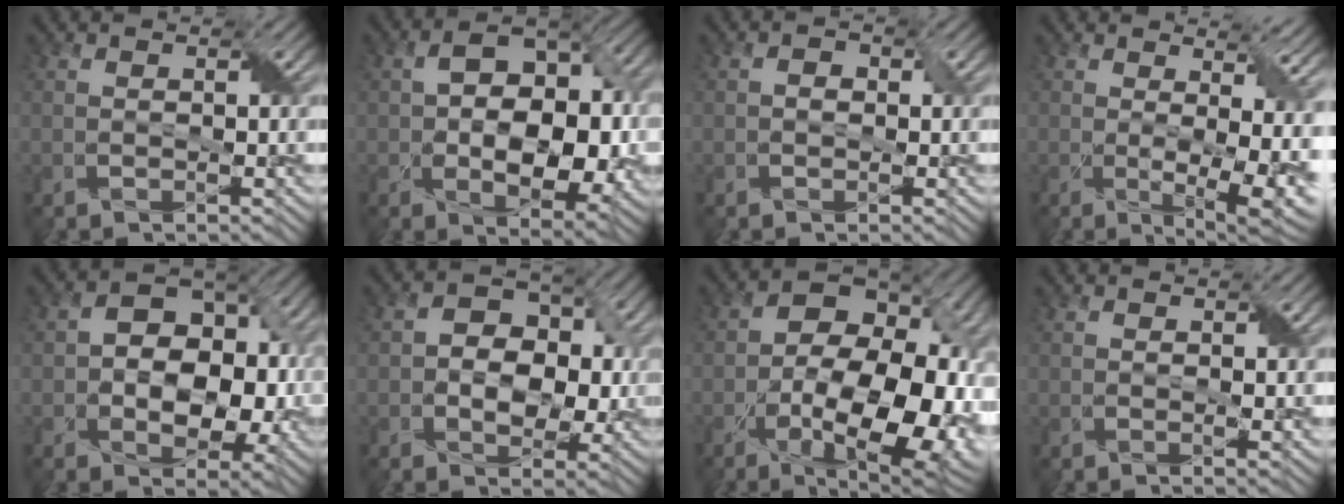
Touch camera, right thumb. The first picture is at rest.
{"total": 10.7, "force": [-1.1, 6.6, 8.3], "torque": [-0.133, -0.002, -0.013]}
{"total": 1.1, "force": [-0.1, 0.9, 0.6], "torque": [-0.010, 0.000, -0.006]}
{"total": 11.1, "force": [0.2, 4.5, 10.1], "torque": [-0.111, -0.004, 0.024]}
{"total": 10.5, "force": [-0.5, 7.2, 7.6], "torque": [-0.114, -0.001, -0.013]}
{"total": 7.4, "force": [-0.1, 5.4, 5.0], "torque": [-0.081, 0.002, -0.013]}
{"total": 18.4, "force": [-5.2, 10.0, 14.5], "torque": [-0.207, -0.015, -0.079]}
{"total": 1.1, "force": [0.3, 0.2, 1.0], "torque": [-0.017, -0.002, 0.004]}